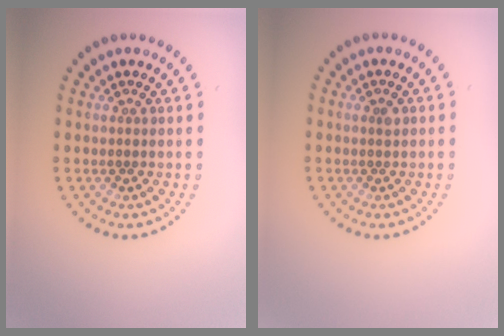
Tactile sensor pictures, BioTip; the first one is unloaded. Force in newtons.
{"total": 0.6, "press": 0.4, "slide": 0.4}